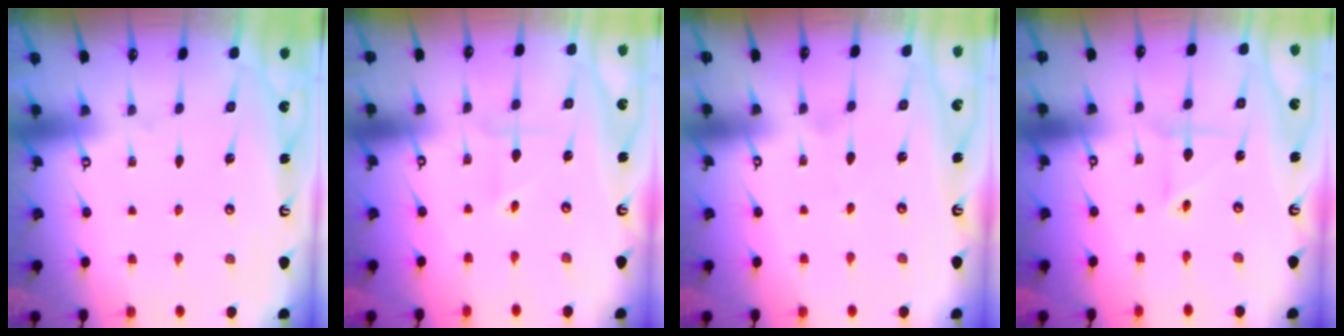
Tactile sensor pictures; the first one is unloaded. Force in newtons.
{"total": 2.3, "press": 2.3, "slide": 0.2}
{"total": 2.8, "press": 2.8, "slide": 0.1}
{"total": 2.3, "press": 2.1, "slide": 0.9}